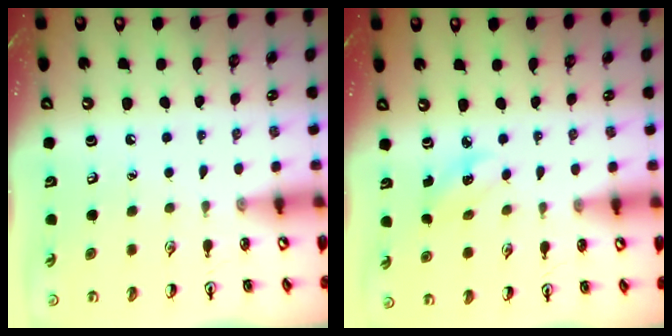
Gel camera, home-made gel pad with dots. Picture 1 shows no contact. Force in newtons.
{"total": 2.6, "press": 2.5, "slide": 0.8}